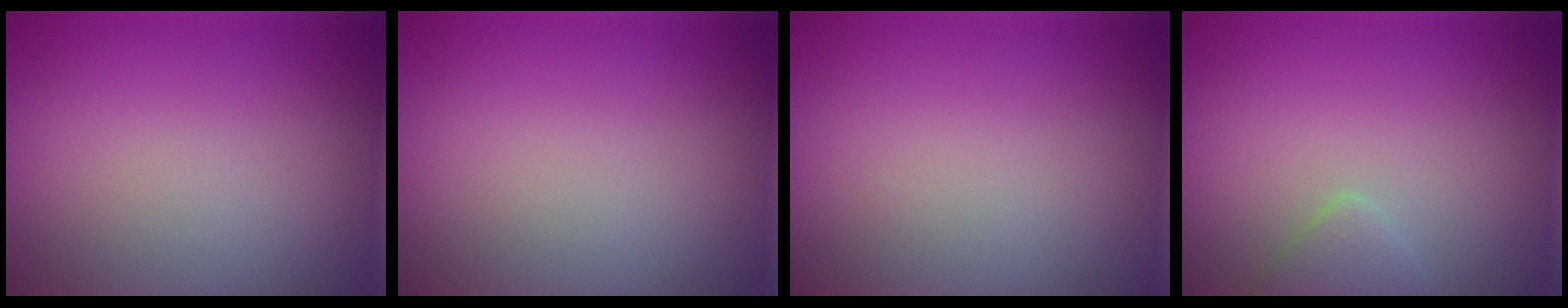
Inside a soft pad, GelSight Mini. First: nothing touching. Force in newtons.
{"total": 0.0}
{"total": 0.0}
{"total": 1.4, "press": 1.4, "slide": 0.1}